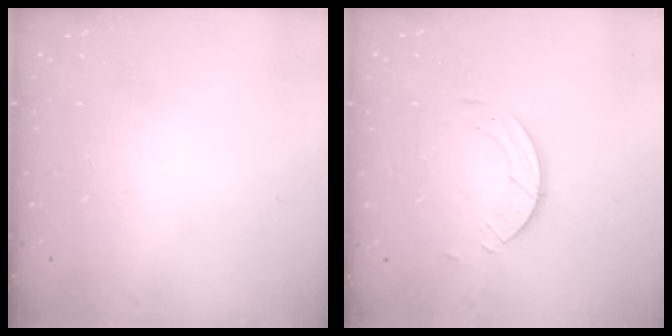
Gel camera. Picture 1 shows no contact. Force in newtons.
{"total": 4.0, "press": 4.0, "slide": 0.4}